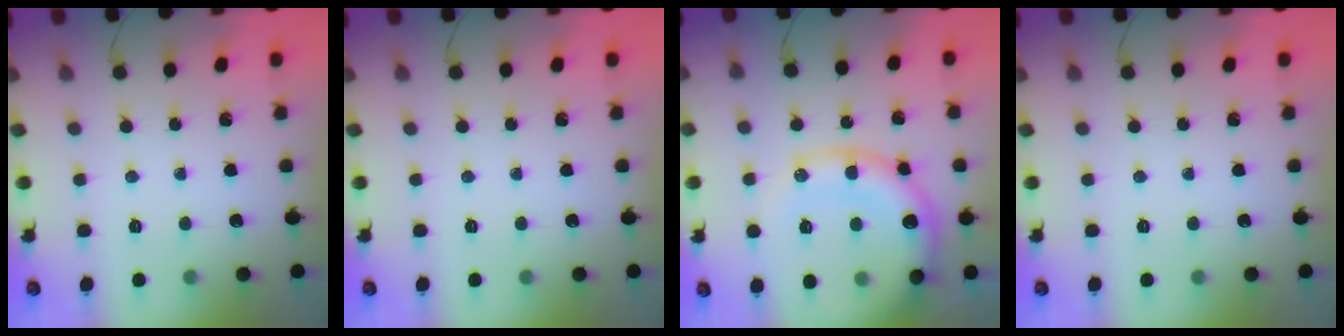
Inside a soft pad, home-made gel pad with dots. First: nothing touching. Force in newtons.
{"total": 0.0}
{"total": 19.7, "press": 19.3, "slide": 4.0}
{"total": 0.0}